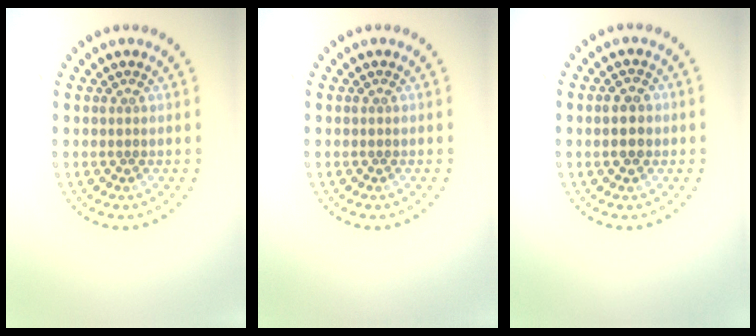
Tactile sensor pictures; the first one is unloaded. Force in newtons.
{"total": 0.0}
{"total": 2.4, "press": 2.4, "slide": 0.0}